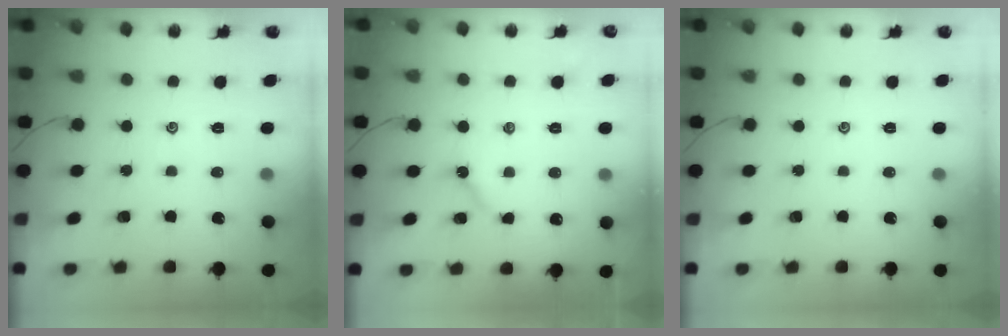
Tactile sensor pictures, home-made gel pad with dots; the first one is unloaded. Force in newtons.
{"total": 3.9, "press": 3.9, "slide": 0.4}
{"total": 0.0}